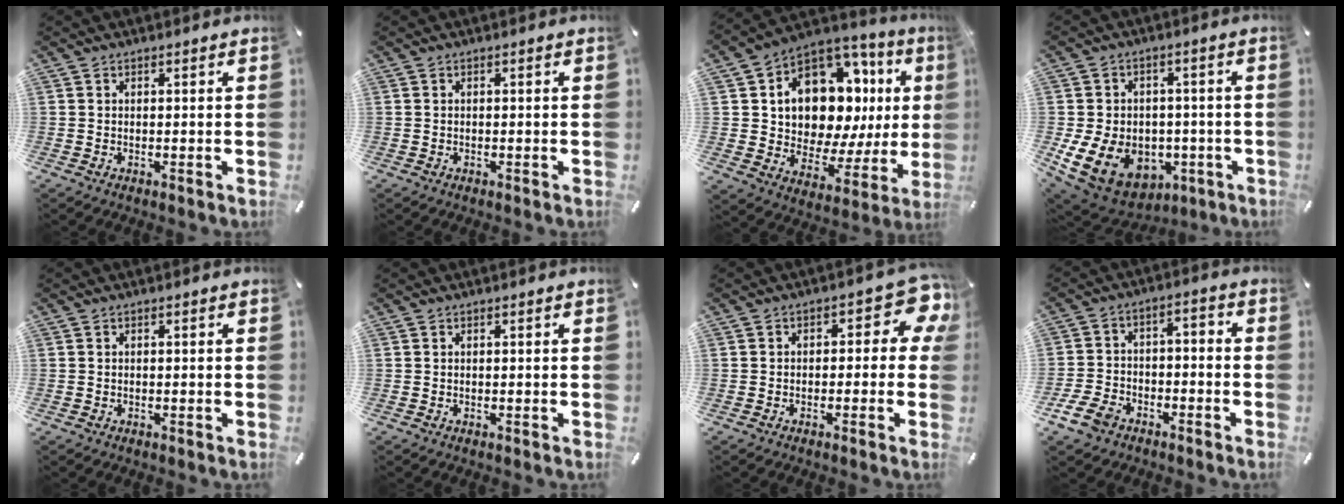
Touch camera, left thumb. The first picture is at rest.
{"total": 0.0}
{"total": 15.9, "force": [6.1, 10.4, 10.3], "torque": [-0.155, -0.061, 0.104]}
{"total": 12.9, "force": [-3.3, 10.5, 6.7], "torque": [-0.141, 0.014, -0.048]}
{"total": 0.0}
{"total": 0.0}
{"total": 8.3, "force": [1.9, 4.7, 6.6], "torque": [-0.084, -0.011, 0.031]}
{"total": 9.4, "force": [-6.3, 5.9, 3.7], "torque": [-0.068, 0.041, -0.117]}